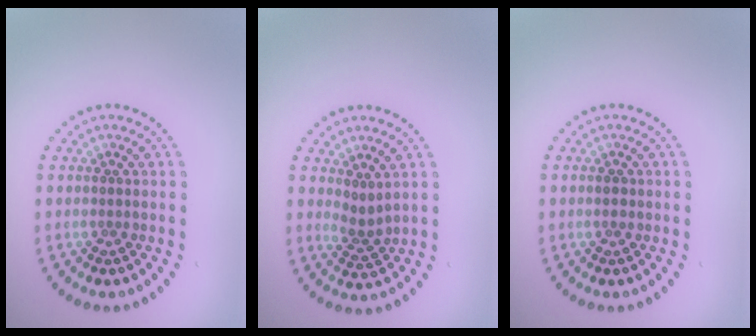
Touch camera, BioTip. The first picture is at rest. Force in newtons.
{"total": 1.9, "press": 1.3, "slide": 1.4}
{"total": 0.8, "press": 0.8, "slide": 0.3}